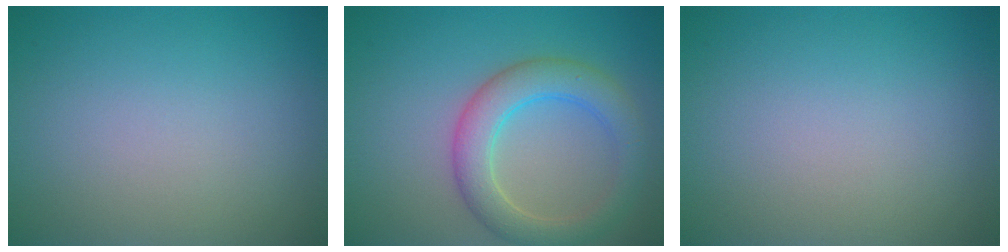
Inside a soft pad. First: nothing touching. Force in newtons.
{"total": 4.9, "press": 4.9, "slide": 0.3}
{"total": 0.0}